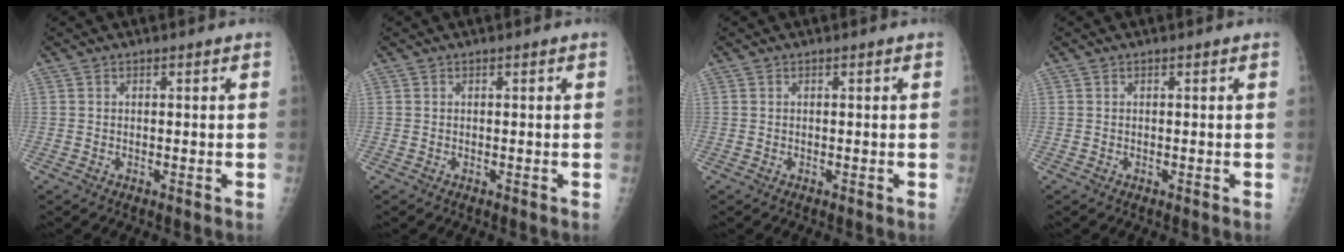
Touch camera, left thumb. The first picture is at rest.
{"total": 0.0}
{"total": 0.0}
{"total": 0.0}